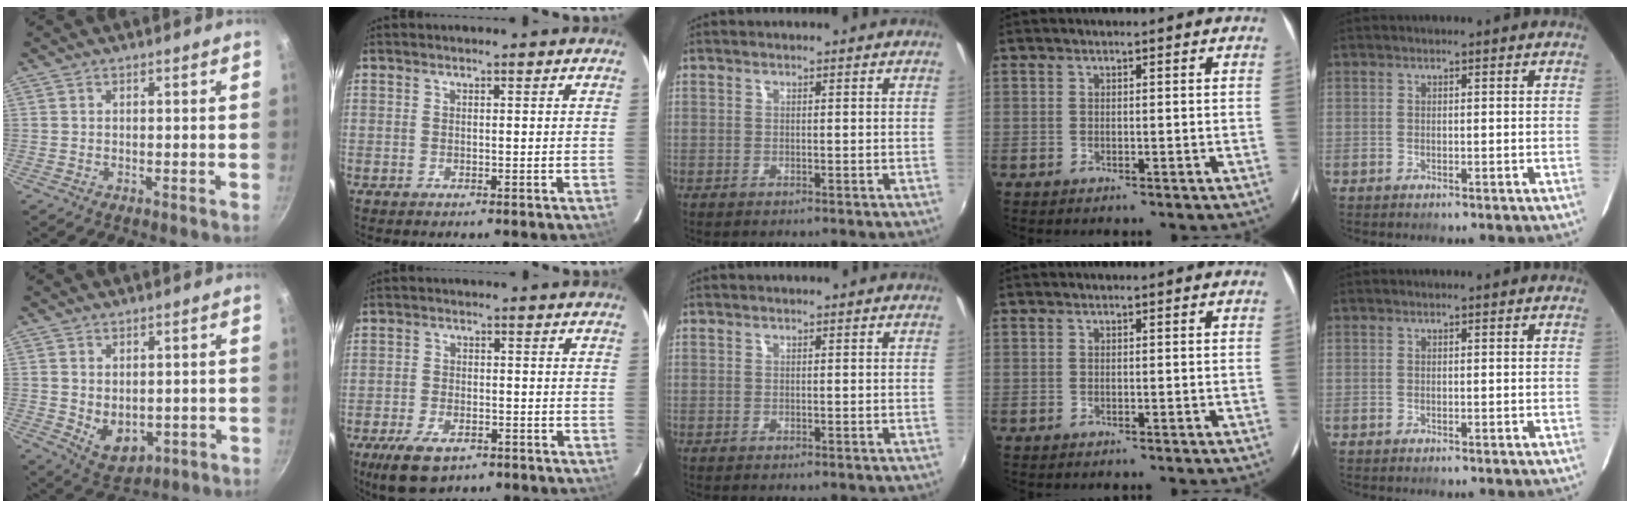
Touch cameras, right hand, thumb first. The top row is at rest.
{"thumb": {"total": 6.9, "force": [0.0, 4.9, 4.9], "torque": [-0.065, -0.016, 0.020]}, "index": {"total": 8.7, "force": [-5.7, 4.3, 5.0], "torque": [-0.123, -0.017, -0.095]}}